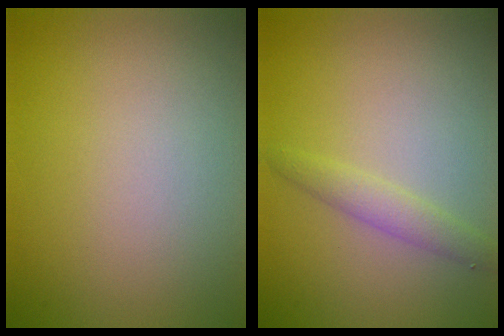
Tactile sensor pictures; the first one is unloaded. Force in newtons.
{"total": 1.9, "press": 1.9, "slide": 0.1}